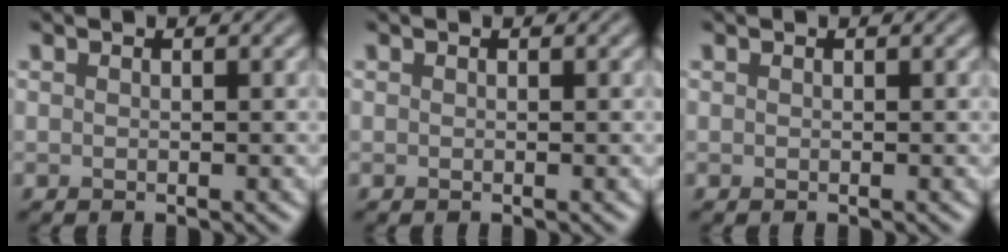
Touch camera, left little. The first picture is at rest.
{"total": 0.0}
{"total": 0.0}